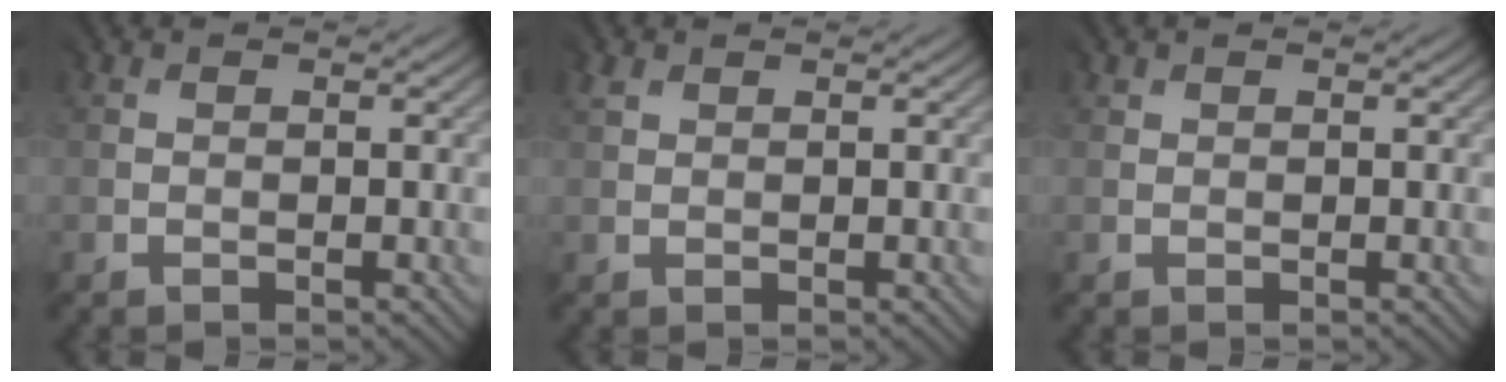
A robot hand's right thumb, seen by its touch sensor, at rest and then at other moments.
{"total": 2.2, "force": [1.6, 1.3, 0.8], "torque": [-0.023, 0.003, 0.029]}
{"total": 0.7, "force": [0.6, 0.3, 0.0], "torque": [0.000, -0.001, 0.012]}